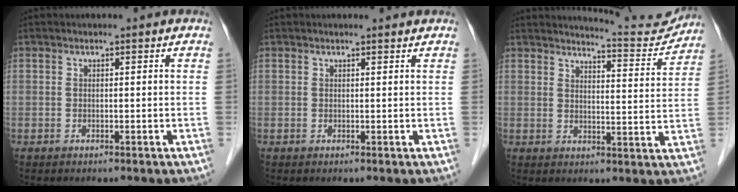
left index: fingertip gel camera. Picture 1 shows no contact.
{"total": 1.1, "force": [1.1, -0.1, 0.1], "torque": [-0.011, -0.004, 0.012]}
{"total": 8.4, "force": [8.4, -0.2, 0.1], "torque": [-0.009, -0.022, 0.104]}